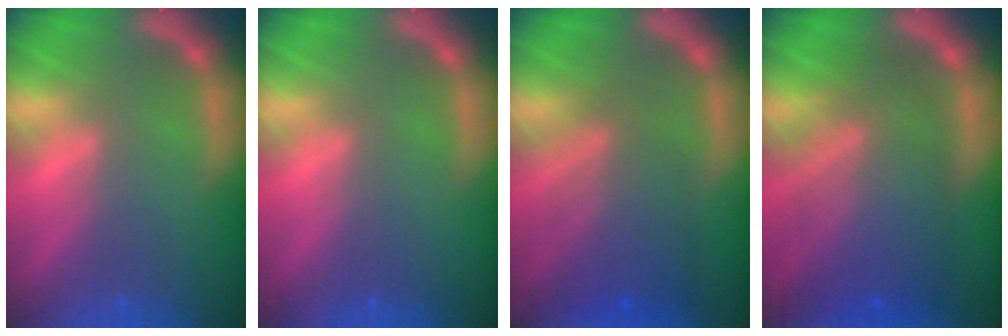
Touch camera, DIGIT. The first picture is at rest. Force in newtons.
{"total": 0.0}
{"total": 6.1}
{"total": 9.1}